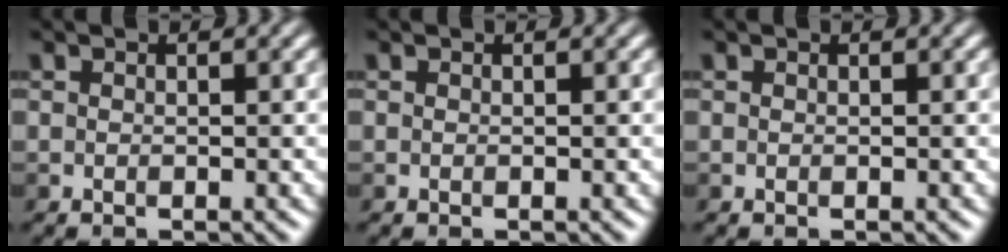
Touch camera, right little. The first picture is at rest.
{"total": 0.0}
{"total": 0.0}